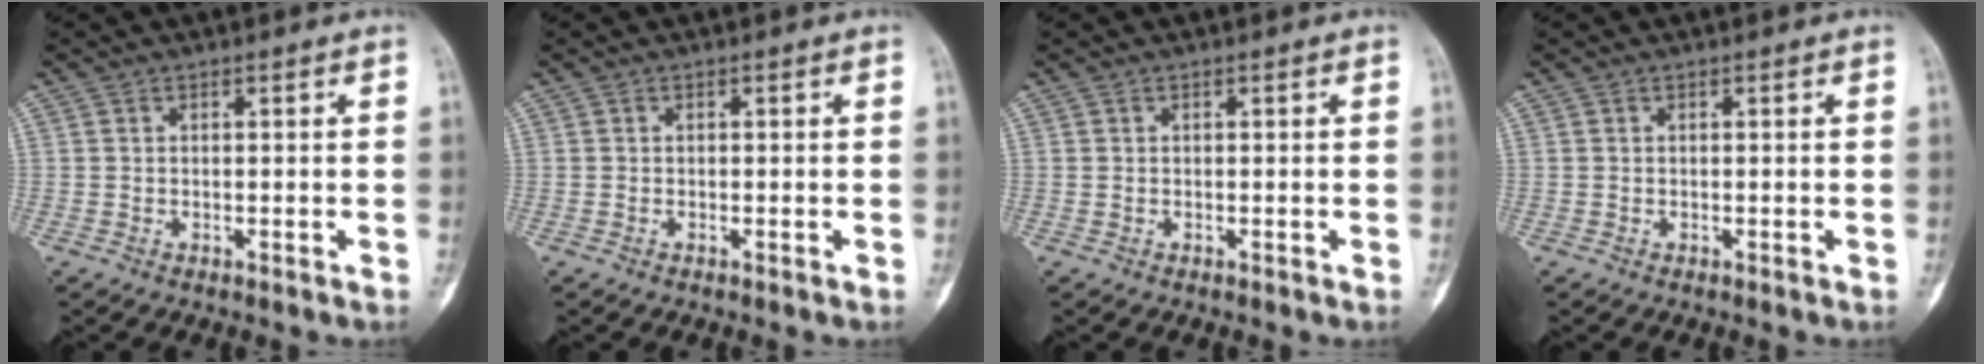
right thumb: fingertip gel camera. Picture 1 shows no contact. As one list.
[{"total": 0.0}, {"total": 0.0}, {"total": 0.0}]